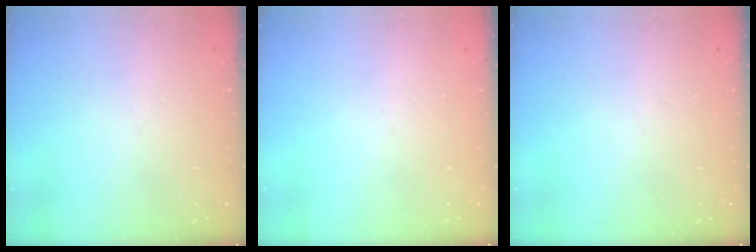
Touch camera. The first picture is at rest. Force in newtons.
{"total": 0.0}
{"total": 0.0}